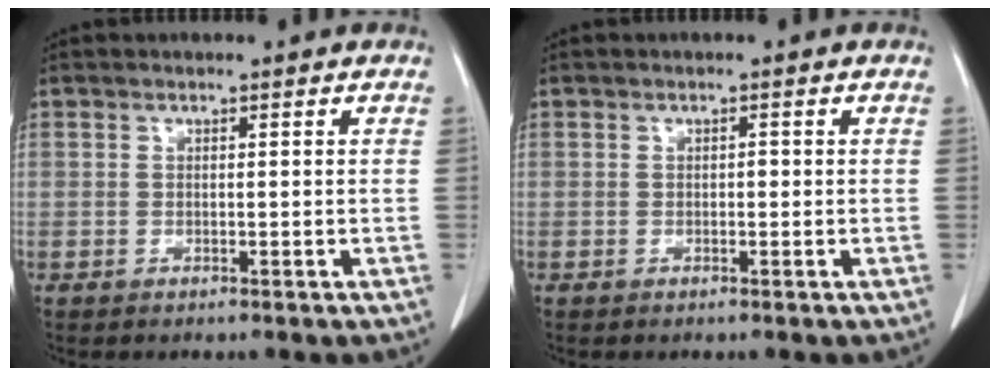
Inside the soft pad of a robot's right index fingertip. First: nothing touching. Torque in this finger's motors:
{"motor_torque": [0.13, 0.02, -0.01, 0.02]}